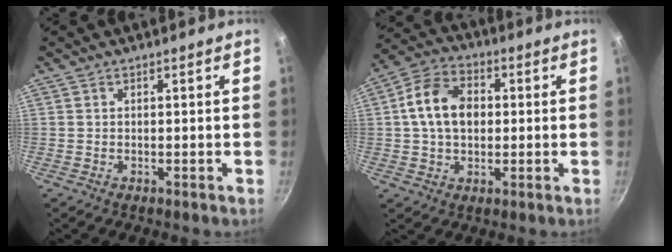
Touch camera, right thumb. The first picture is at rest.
{"total": 11.3, "force": [1.0, 8.1, 7.8], "torque": [-0.119, 0.018, 0.006]}